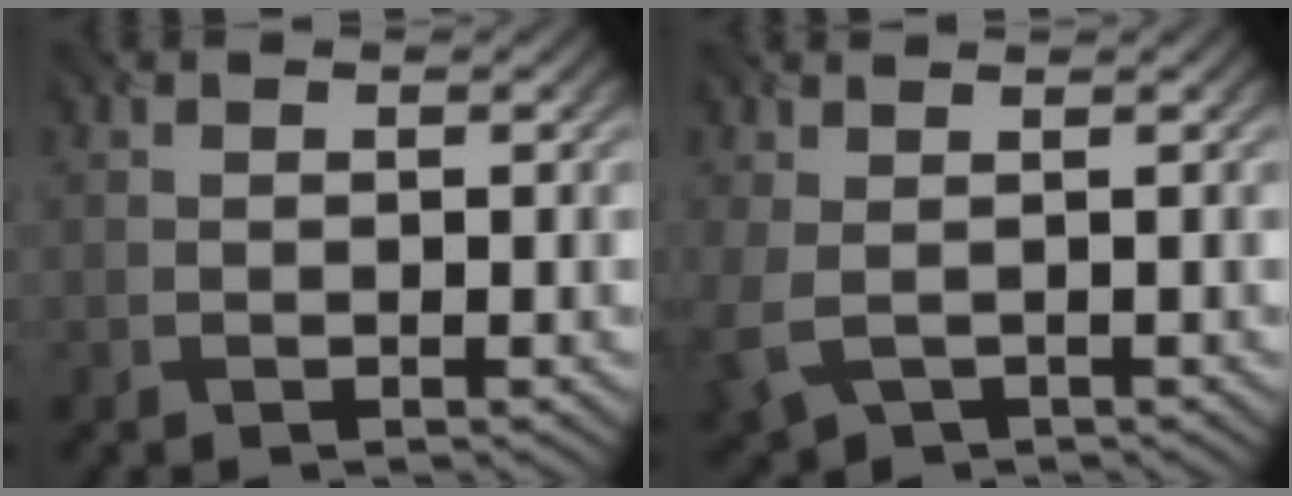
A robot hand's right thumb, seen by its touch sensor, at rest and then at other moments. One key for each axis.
{"total": 4.3, "fx": -0.3, "fy": 2.5, "fz": 3.4, "tx": -0.098, "ty": -0.009, "tz": -0.004}